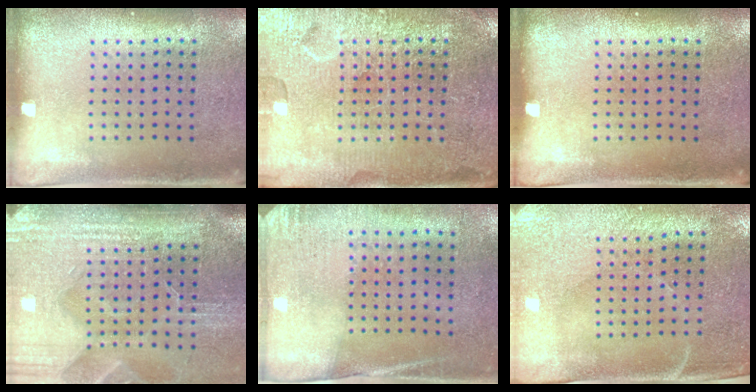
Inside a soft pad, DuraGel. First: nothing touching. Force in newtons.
{"total": 4.0, "press": 3.9, "slide": 0.5}
{"total": 0.0}
{"total": 5.0, "press": 4.2, "slide": 2.7}
{"total": 2.6, "press": 2.2, "slide": 1.3}
{"total": 2.9, "press": 2.5, "slide": 1.5}